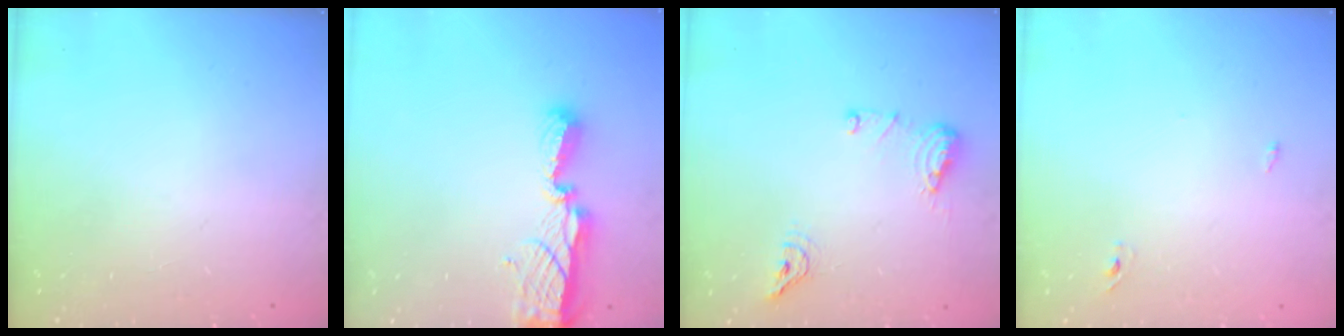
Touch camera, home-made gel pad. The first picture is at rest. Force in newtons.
{"total": 8.3, "press": 8.3, "slide": 0.8}
{"total": 8.9, "press": 8.8, "slide": 1.4}
{"total": 2.4, "press": 2.2, "slide": 1.0}